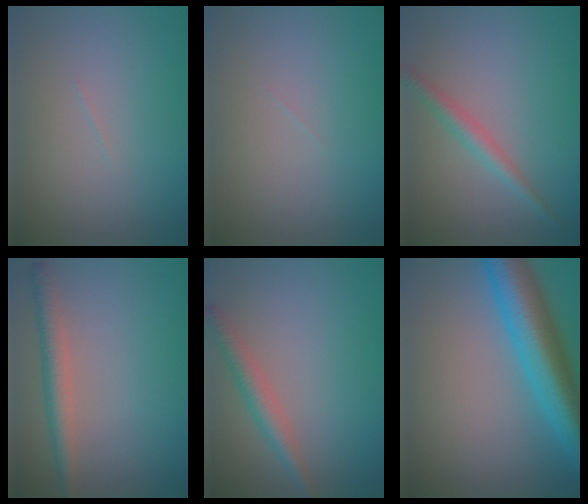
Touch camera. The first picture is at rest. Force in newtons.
{"total": 0.0}
{"total": 2.0, "press": 2.0, "slide": 0.0}
{"total": 2.9, "press": 2.9, "slide": 0.1}
{"total": 2.4, "press": 2.4, "slide": 0.1}
{"total": 8.8, "press": 8.8, "slide": 0.3}